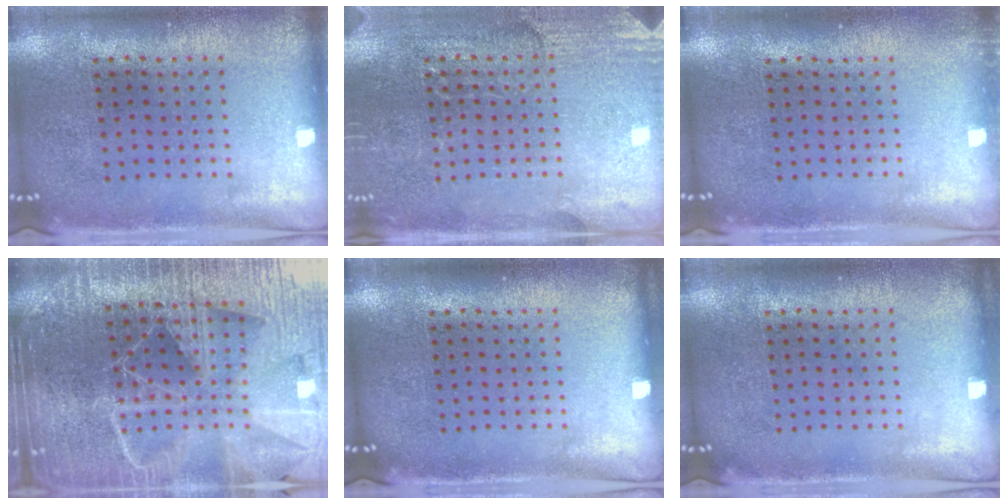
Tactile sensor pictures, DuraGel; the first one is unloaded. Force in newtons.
{"total": 2.9, "press": 2.9, "slide": 0.4}
{"total": 0.7, "press": 0.7, "slide": 0.1}
{"total": 6.5, "press": 5.5, "slide": 3.3}
{"total": 0.0}
{"total": 0.0}